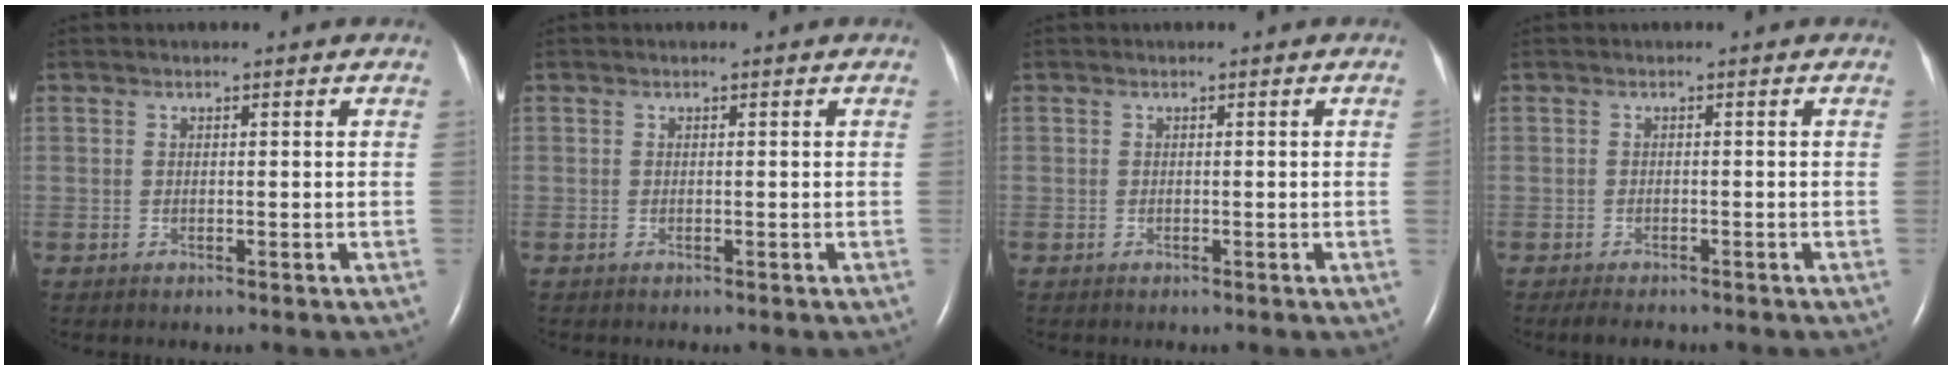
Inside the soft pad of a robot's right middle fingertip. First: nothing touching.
{"total": 0.0}
{"total": 0.6, "force": [-0.1, -0.2, 0.5], "torque": [-0.007, 0.001, -0.002]}
{"total": 2.8, "force": [-2.4, 0.8, 1.3], "torque": [-0.025, -0.009, -0.030]}